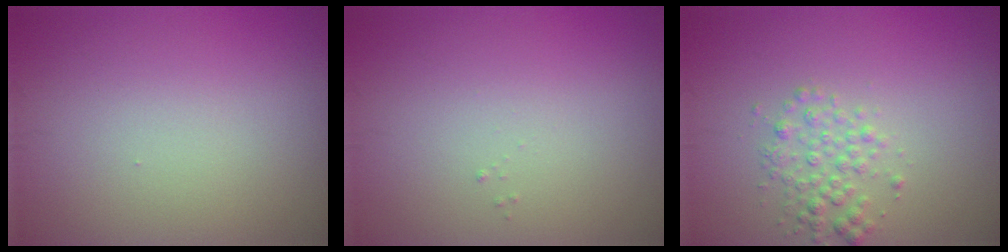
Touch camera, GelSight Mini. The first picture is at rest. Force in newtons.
{"total": 0.0}
{"total": 2.2, "press": 2.2, "slide": 0.0}